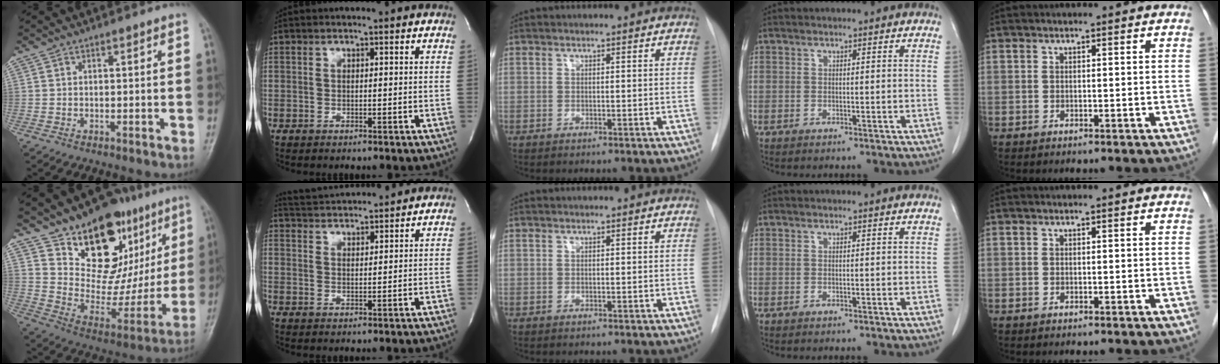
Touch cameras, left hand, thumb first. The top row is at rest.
{"thumb": {"total": 23.4, "force": [13.0, 13.5, 14.0], "torque": [-0.140, -0.048, 0.217]}, "index": {"total": 8.3, "force": [8.1, 0.1, 1.7], "torque": [-0.042, 0.024, 0.132]}}